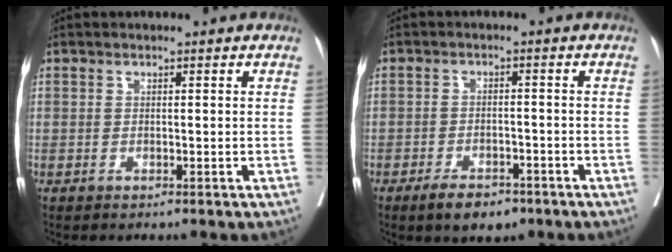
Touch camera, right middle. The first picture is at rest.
{"total": 5.2, "force": [-3.6, 2.2, 2.9], "torque": [-0.050, -0.001, -0.054]}